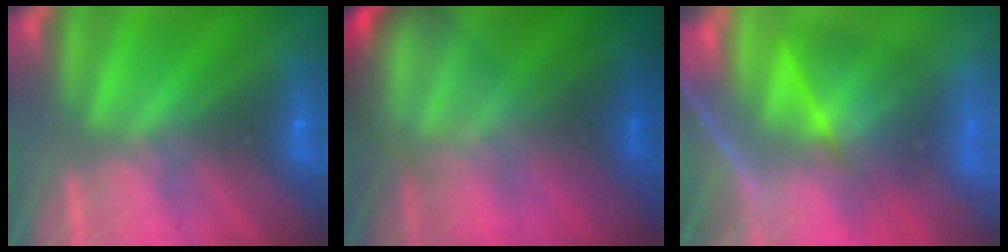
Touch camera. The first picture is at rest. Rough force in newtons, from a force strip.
{"total": 5.9}
{"total": 7.1}